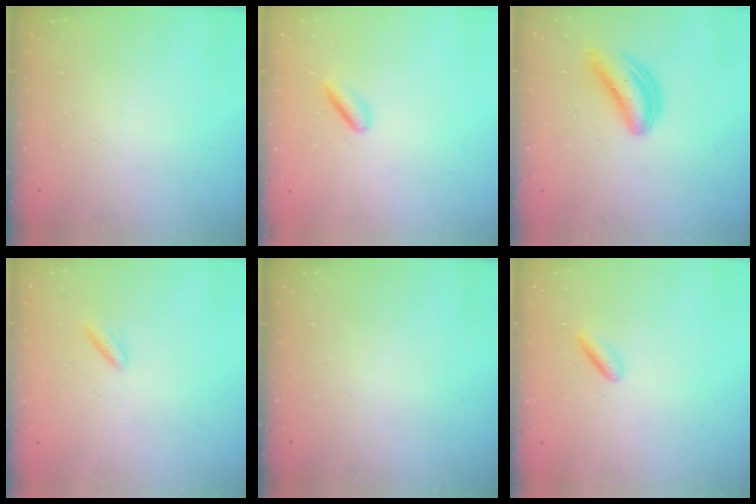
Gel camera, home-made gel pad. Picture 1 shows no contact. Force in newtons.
{"total": 3.0, "press": 2.8, "slide": 1.0}
{"total": 5.1, "press": 5.0, "slide": 1.0}
{"total": 2.4, "press": 2.2, "slide": 1.0}
{"total": 0.0}
{"total": 3.0, "press": 2.7, "slide": 1.2}